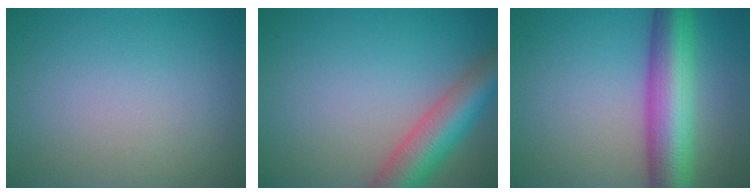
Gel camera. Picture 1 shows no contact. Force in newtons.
{"total": 6.9, "press": 6.9, "slide": 0.3}
{"total": 9.5, "press": 9.5, "slide": 0.3}